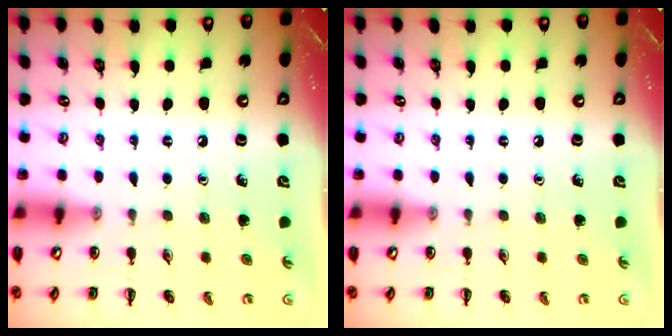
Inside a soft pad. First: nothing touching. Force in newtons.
{"total": 0.0}